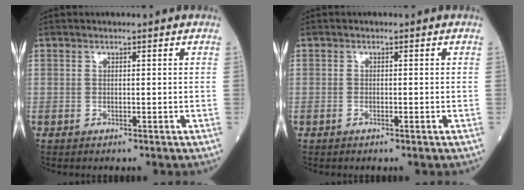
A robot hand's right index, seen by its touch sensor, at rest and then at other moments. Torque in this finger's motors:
{"motor_torque": [-0.14, 0.05, -0.04, -0.01]}